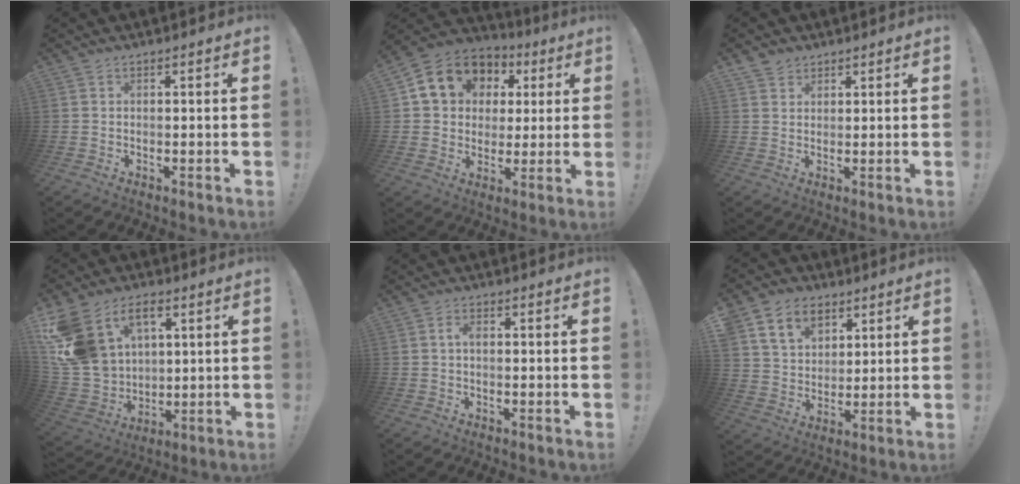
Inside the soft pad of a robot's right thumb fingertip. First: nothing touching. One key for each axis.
{"total": 13.4, "fx": 4.9, "fy": 11.2, "fz": 5.3, "tx": -0.075, "ty": -0.019, "tz": 0.103}
{"total": 1.8, "fx": 1.5, "fy": 1.0, "fz": 0.4, "tx": -0.010, "ty": -0.005, "tz": 0.027}
{"total": 18.0, "fx": 8.1, "fy": 12.8, "fz": 9.8, "tx": -0.219, "ty": -0.038, "tz": 0.158}
{"total": 2.0, "fx": -0.3, "fy": 0.9, "fz": 1.8, "tx": -0.035, "ty": 0.009, "tz": -0.007}
{"total": 12.1, "fx": 6.7, "fy": 9.0, "fz": 4.5, "tx": -0.074, "ty": -0.033, "tz": 0.134}